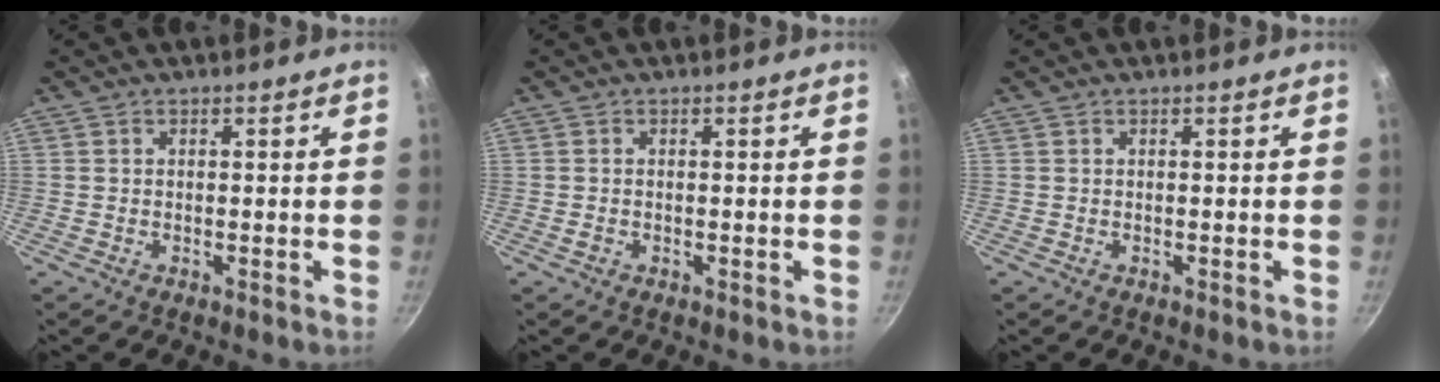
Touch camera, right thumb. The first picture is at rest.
{"total": 0.7, "force": [-0.2, 0.6, 0.4], "torque": [-0.006, 0.001, -0.004]}
{"total": 0.0}